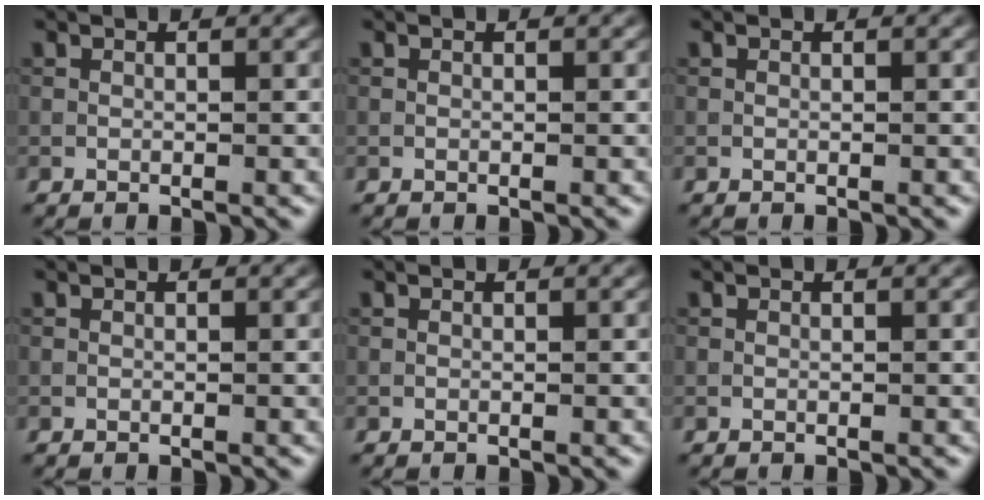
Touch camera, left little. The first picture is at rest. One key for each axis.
{"total": 0.0}
{"total": 0.0}
{"total": 0.0}
{"total": 0.0}
{"total": 0.0}